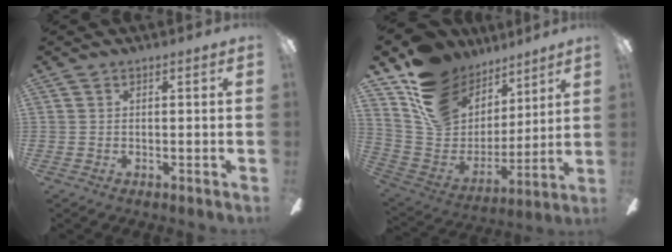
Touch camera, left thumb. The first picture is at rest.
{"total": 16.9, "force": [9.6, 12.1, 6.7], "torque": [-0.136, -0.056, 0.187]}